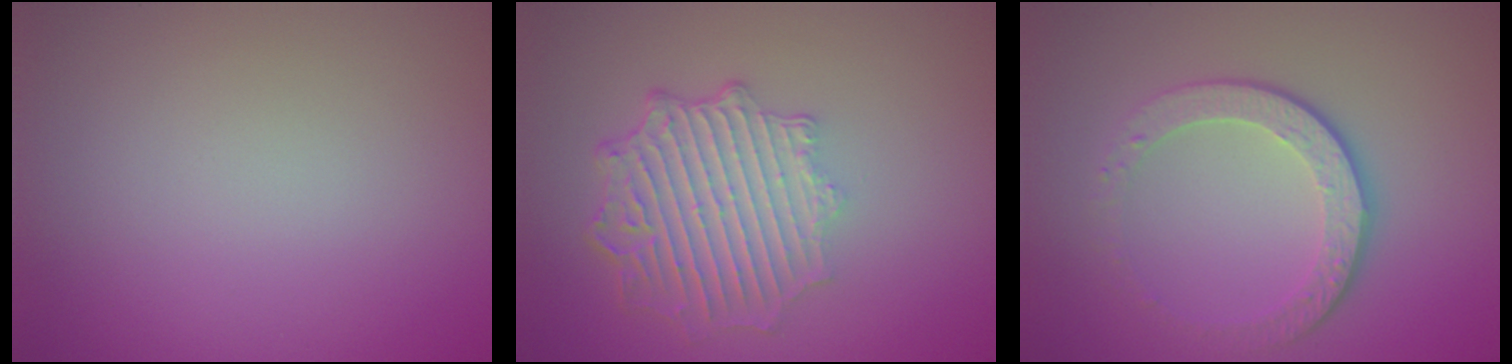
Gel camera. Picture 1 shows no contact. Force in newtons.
{"total": 6.2, "press": 4.7, "slide": 4.1}
{"total": 4.1, "press": 3.0, "slide": 2.8}